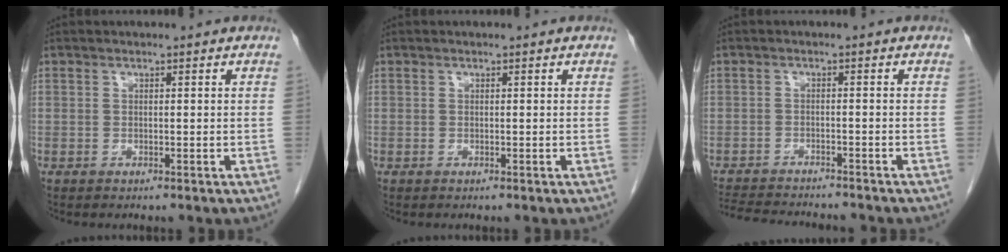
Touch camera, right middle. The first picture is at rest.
{"total": 0.0}
{"total": 11.5, "force": [-10.7, 1.6, 4.0], "torque": [-0.068, -0.008, -0.151]}